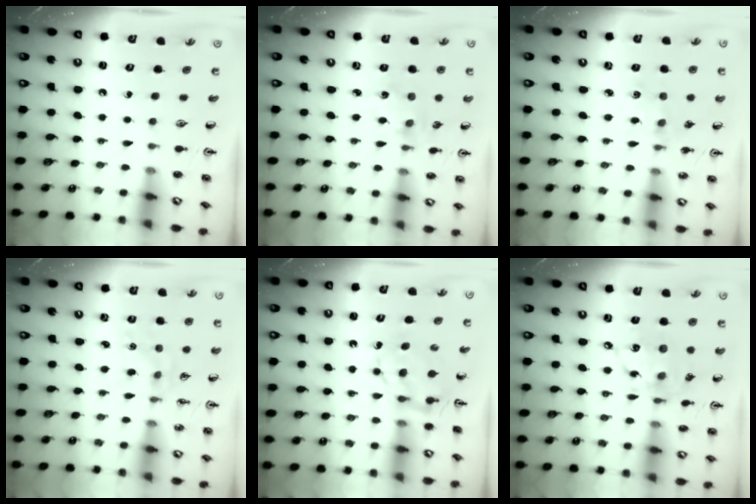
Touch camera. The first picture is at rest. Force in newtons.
{"total": 1.1, "press": 1.1, "slide": 0.2}
{"total": 1.1, "press": 1.1, "slide": 0.2}
{"total": 1.8, "press": 1.8, "slide": 0.2}
{"total": 6.8, "press": 6.8, "slide": 0.3}
{"total": 12.7, "press": 12.7, "slide": 0.9}